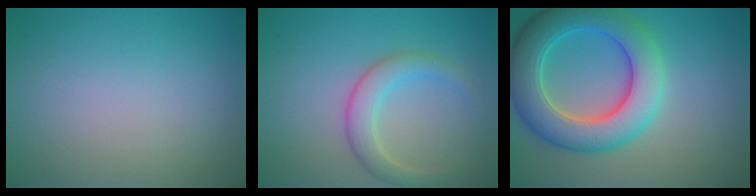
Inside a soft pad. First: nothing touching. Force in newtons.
{"total": 3.1, "press": 3.1, "slide": 0.2}
{"total": 8.4, "press": 8.4, "slide": 0.3}